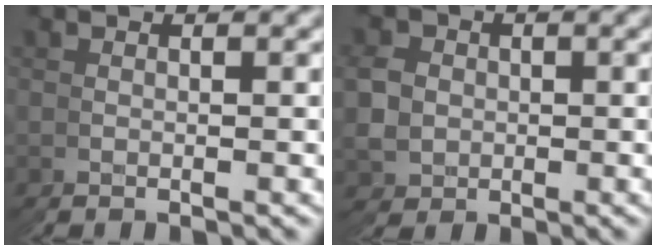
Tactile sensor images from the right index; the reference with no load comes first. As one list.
[{"total": 5.8, "force": [0.1, 5.8, 0.6], "torque": [-0.007, -0.023, 0.009]}]